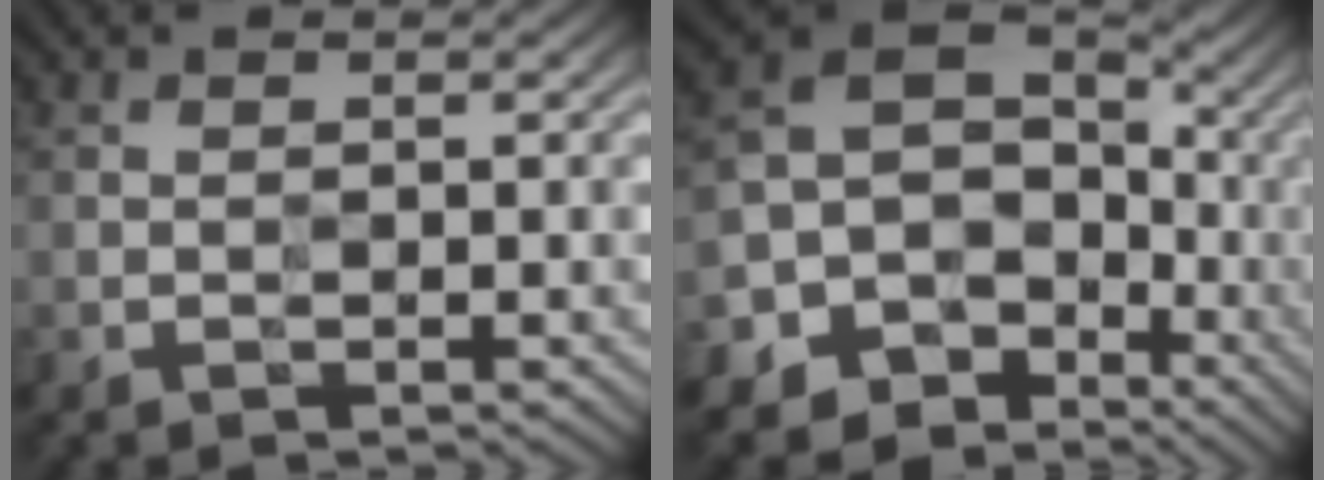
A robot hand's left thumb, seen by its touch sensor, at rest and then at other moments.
{"total": 13.3, "force": [-4.9, 10.9, 5.8], "torque": [-0.133, -0.033, -0.078]}